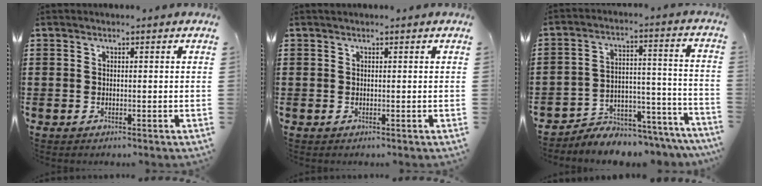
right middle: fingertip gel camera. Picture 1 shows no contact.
{"total": 0.0}
{"total": 5.2, "force": [-5.1, 1.3, 0.2], "torque": [-0.005, 0.013, -0.104]}